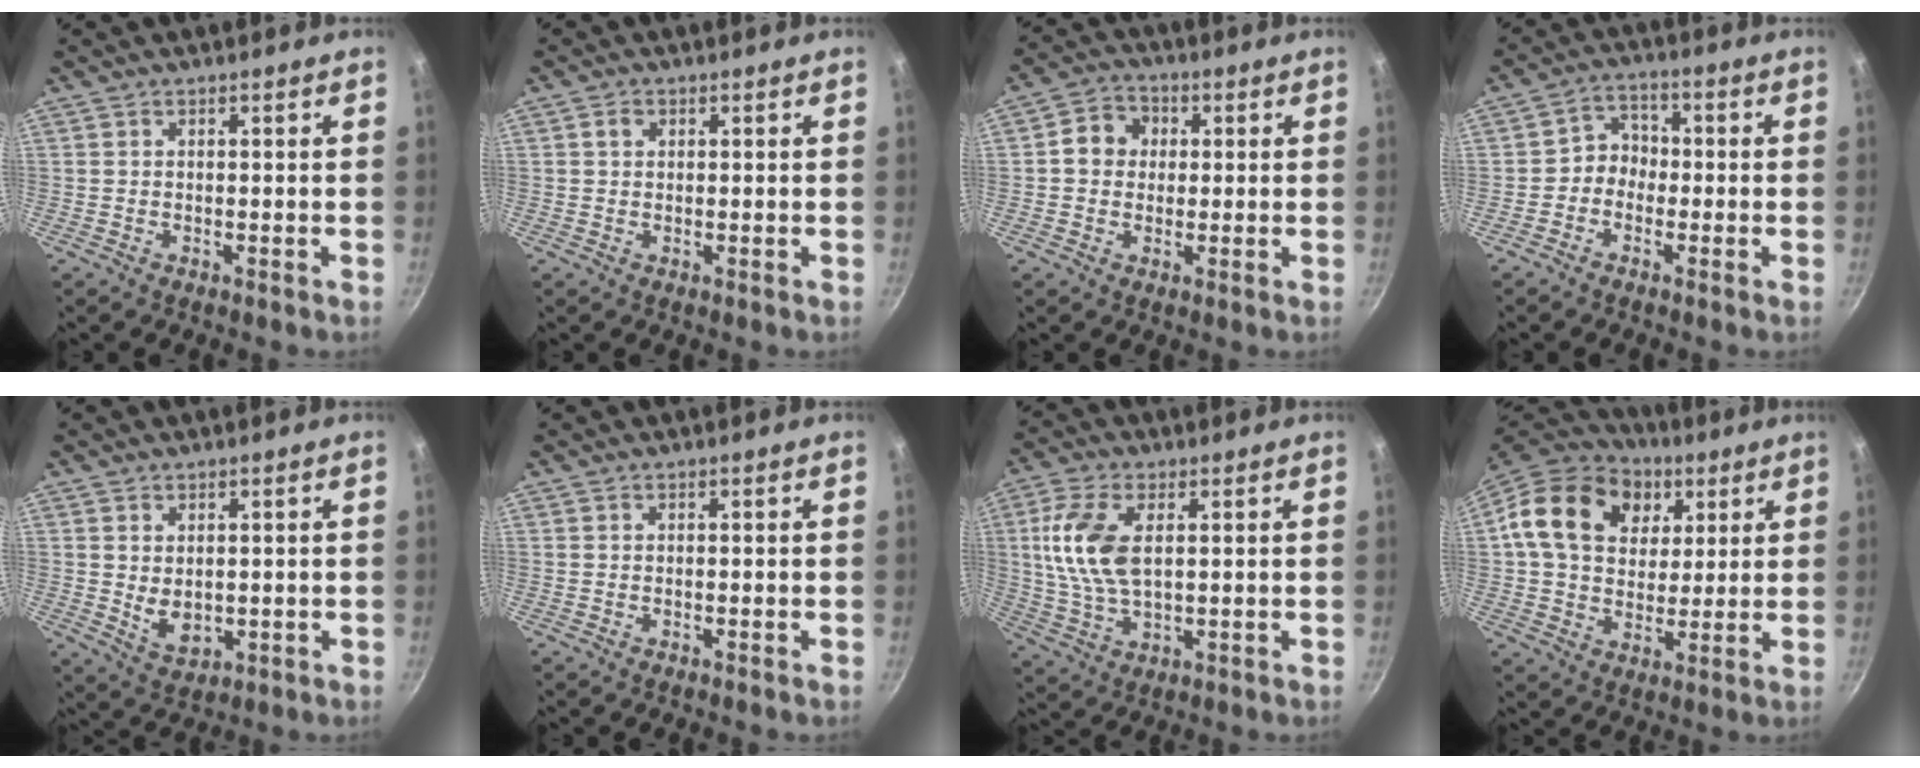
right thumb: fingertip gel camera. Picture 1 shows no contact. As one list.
[{"total": 1.6, "force": [0.5, 1.3, 0.8], "torque": [-0.009, 0.004, 0.007]}, {"total": 6.7, "force": [0.9, 5.9, 3.1], "torque": [-0.020, 0.013, 0.000]}, {"total": 4.5, "force": [-1.3, 3.9, 1.9], "torque": [-0.002, 0.024, -0.035]}, {"total": 5.1, "force": [0.6, 3.5, 3.7], "torque": [-0.054, -0.016, 0.021]}, {"total": 0.0}, {"total": 11.5, "force": [2.3, 6.1, 9.5], "torque": [-0.192, 0.001, 0.045]}, {"total": 20.3, "force": [6.4, 15.4, 11.6], "torque": [-0.190, 0.009, 0.100]}]